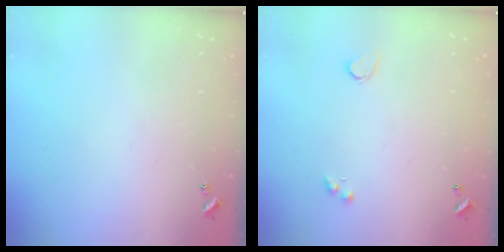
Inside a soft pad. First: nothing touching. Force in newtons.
{"total": 1.9, "press": 1.5, "slide": 1.1}